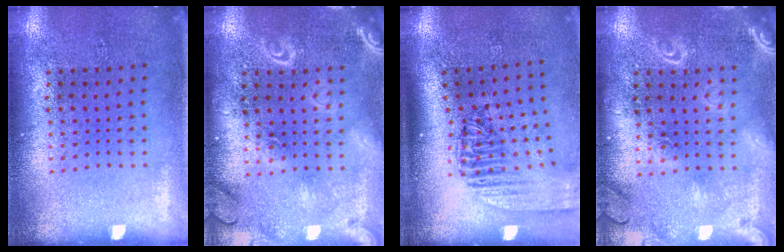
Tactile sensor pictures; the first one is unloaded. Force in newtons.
{"total": 3.7, "press": 3.6, "slide": 0.5}
{"total": 2.3, "press": 1.8, "slide": 1.5}
{"total": 2.1, "press": 2.1, "slide": 0.2}